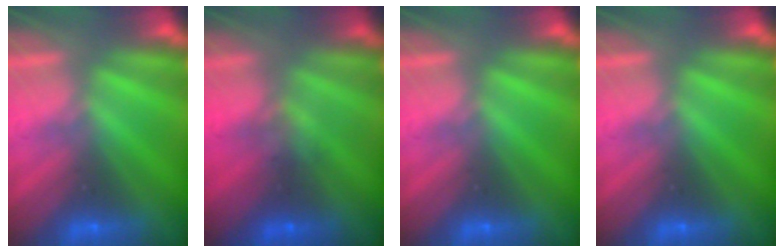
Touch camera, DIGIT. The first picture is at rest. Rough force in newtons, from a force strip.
{"total": 1.2}
{"total": 0.0}
{"total": 0.0}